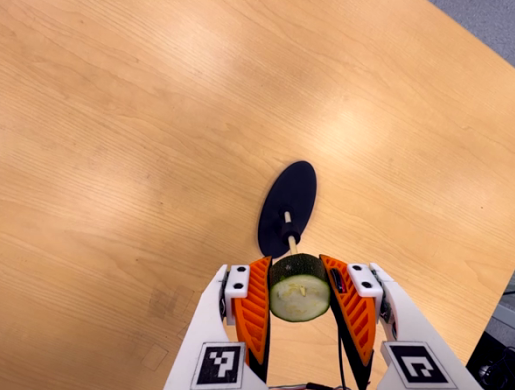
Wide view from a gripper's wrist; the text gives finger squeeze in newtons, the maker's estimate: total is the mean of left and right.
{"total": 13.0, "left": 13.3, "right": 12.6}